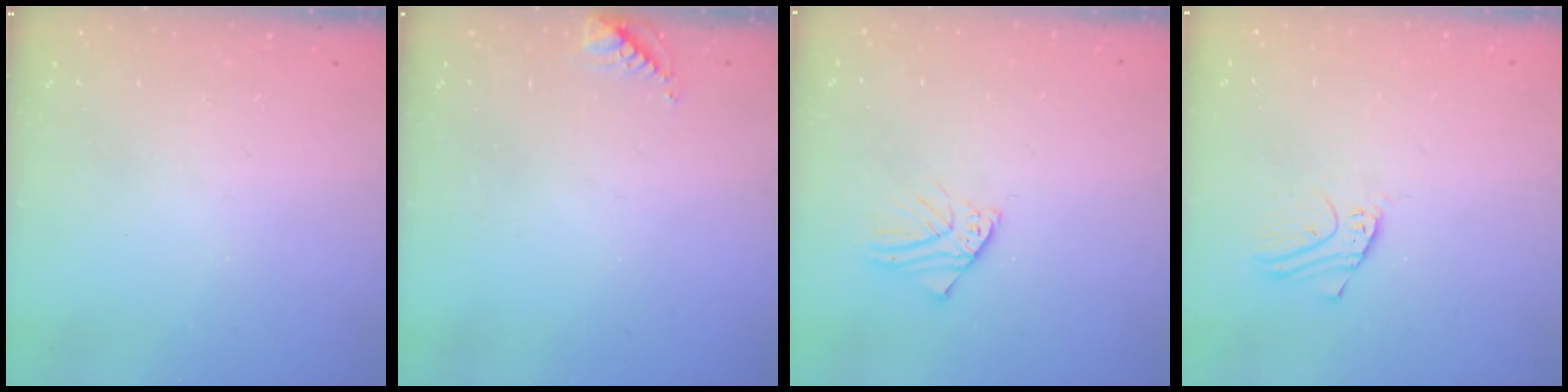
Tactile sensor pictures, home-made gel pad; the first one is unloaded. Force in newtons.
{"total": 4.6, "press": 4.6, "slide": 0.5}
{"total": 2.6, "press": 2.6, "slide": 0.3}
{"total": 3.7, "press": 3.7, "slide": 0.2}